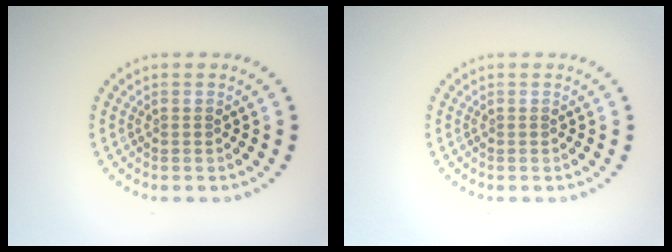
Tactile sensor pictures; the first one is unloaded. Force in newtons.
{"total": 0.0}